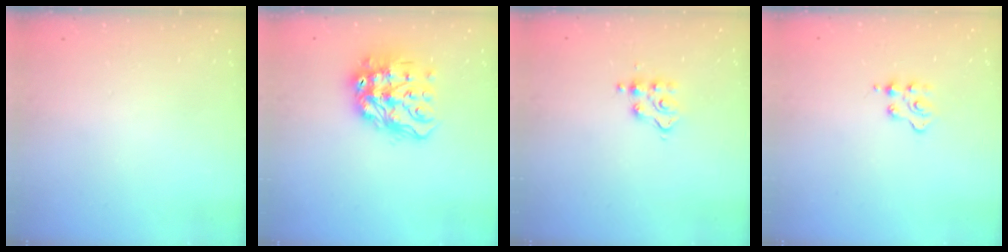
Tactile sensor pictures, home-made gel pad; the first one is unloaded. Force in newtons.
{"total": 16.9, "press": 16.9, "slide": 1.5}
{"total": 4.9, "press": 4.9, "slide": 0.2}
{"total": 2.4, "press": 2.4, "slide": 0.4}